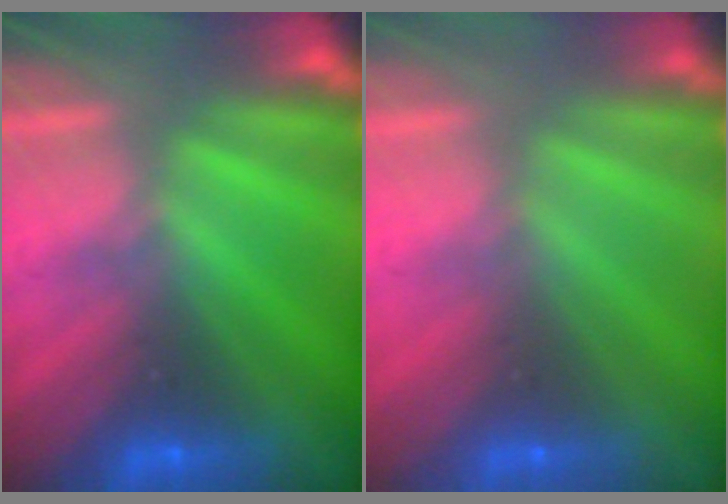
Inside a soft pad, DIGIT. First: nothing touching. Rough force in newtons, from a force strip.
{"total": 2.7}